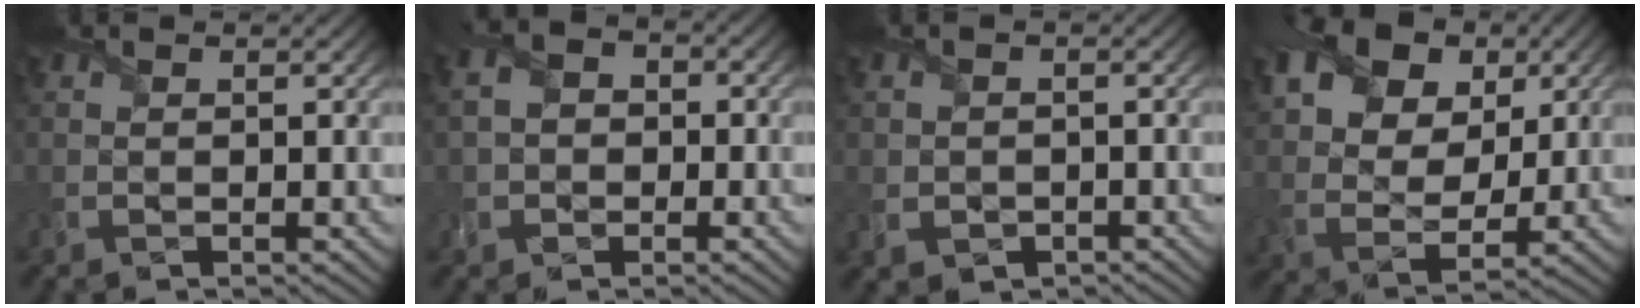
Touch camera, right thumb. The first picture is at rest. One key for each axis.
{"total": 4.1, "fx": -0.6, "fy": 3.5, "fz": 2.1, "tx": -0.047, "ty": 0.009, "tz": -0.026}
{"total": 1.7, "fx": -0.9, "fy": 1.4, "fz": 0.4, "tx": -0.016, "ty": -0.006, "tz": -0.018}
{"total": 15.2, "fx": 7.0, "fy": 9.4, "fz": 9.6, "tx": -0.205, "ty": 0.036, "tz": 0.115}